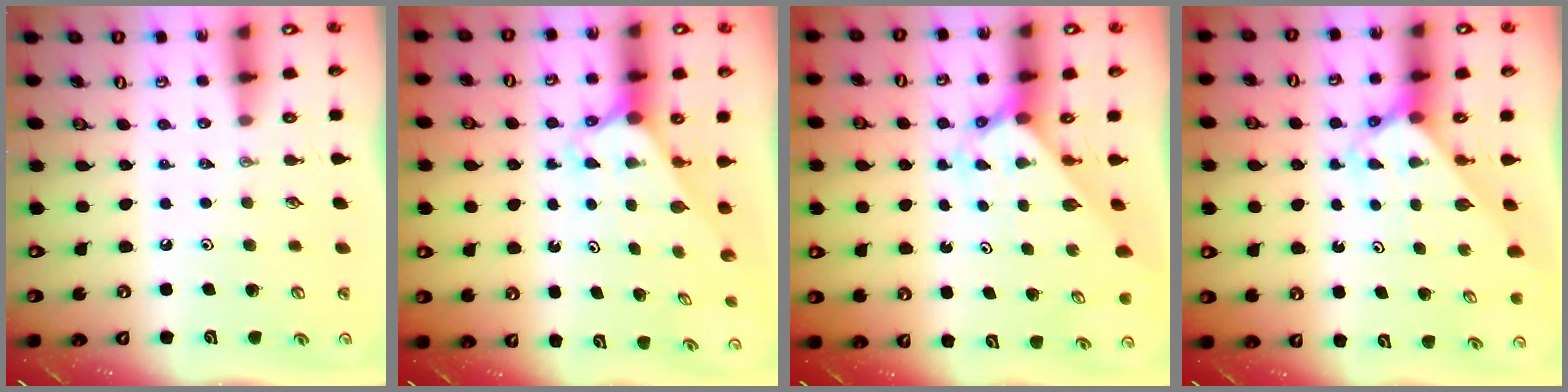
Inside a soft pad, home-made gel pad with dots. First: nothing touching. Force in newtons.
{"total": 2.4, "press": 2.4, "slide": 0.2}
{"total": 2.2, "press": 2.2, "slide": 0.2}
{"total": 2.6, "press": 2.6, "slide": 0.2}